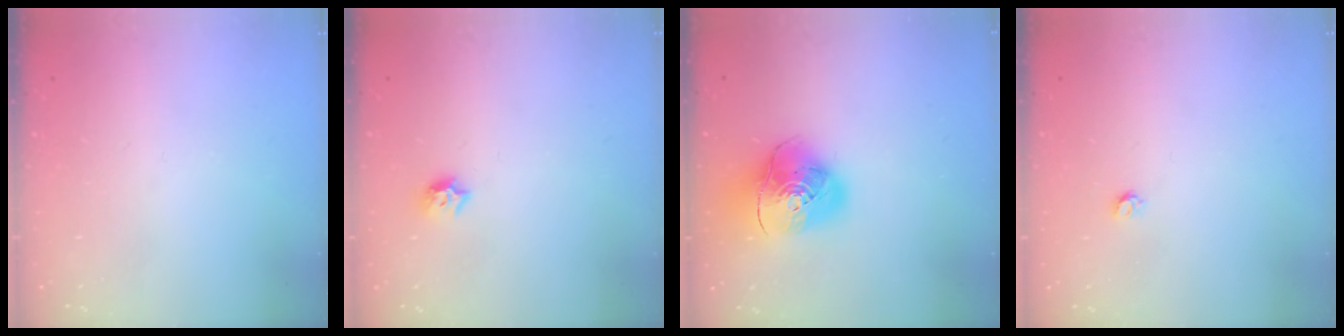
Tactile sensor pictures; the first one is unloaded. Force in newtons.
{"total": 6.3, "press": 6.3, "slide": 0.2}
{"total": 14.0, "press": 13.9, "slide": 1.8}
{"total": 3.2, "press": 3.2, "slide": 0.3}